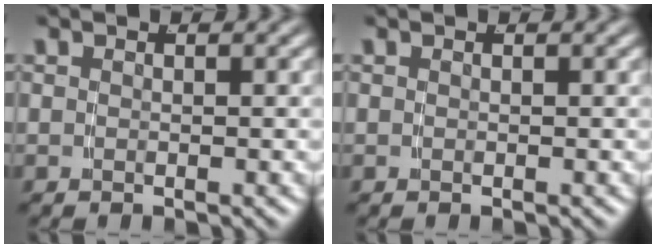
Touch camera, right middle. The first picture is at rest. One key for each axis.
{"total": 0.0}